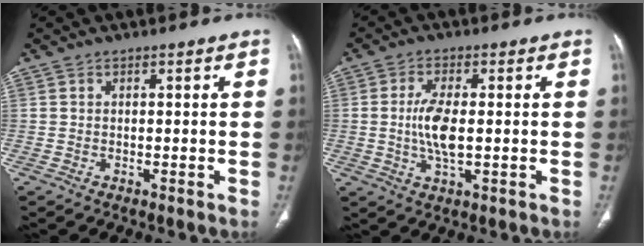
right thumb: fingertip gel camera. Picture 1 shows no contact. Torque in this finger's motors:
{"motor_torque": [1.26, 1.54, 0.95, -0.32, 0.15]}